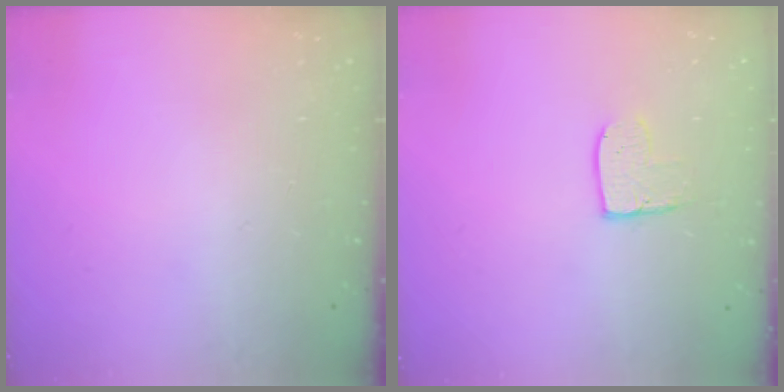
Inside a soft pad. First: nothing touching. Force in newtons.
{"total": 8.4, "press": 8.4, "slide": 0.3}